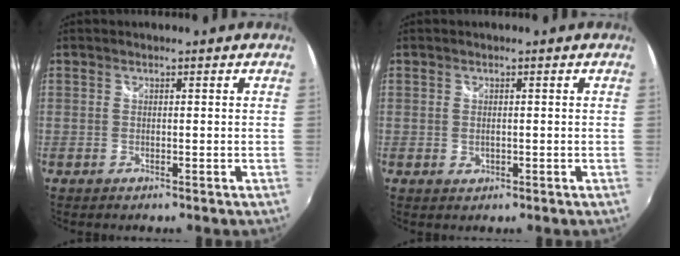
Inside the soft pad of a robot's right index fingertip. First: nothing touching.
{"total": 1.1, "force": [-0.1, 0.9, 0.7], "torque": [-0.012, 0.001, 0.000]}